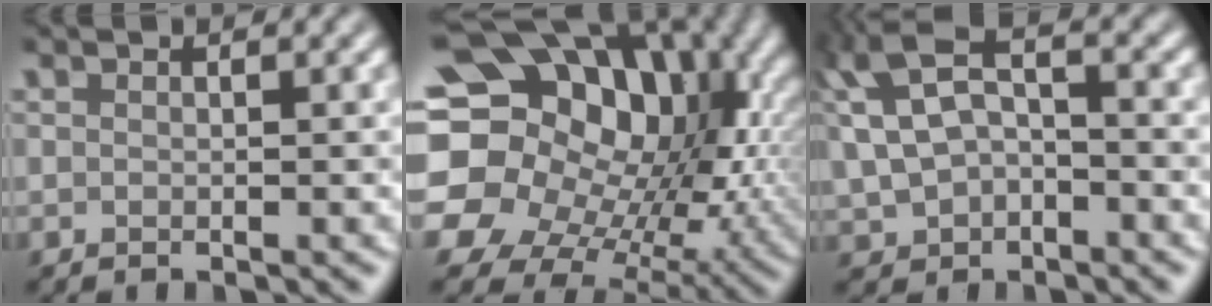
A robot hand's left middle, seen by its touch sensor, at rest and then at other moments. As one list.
[{"total": 20.9, "force": [3.5, 16.7, 12.0], "torque": [-0.219, 0.008, 0.062]}, {"total": 7.1, "force": [1.2, 4.6, 5.2], "torque": [-0.119, 0.008, 0.024]}]